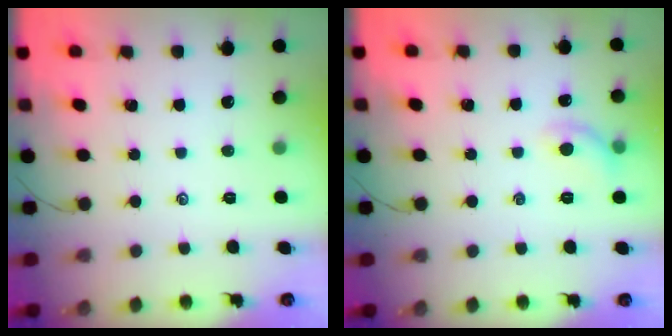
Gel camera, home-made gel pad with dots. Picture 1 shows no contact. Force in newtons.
{"total": 6.9, "press": 6.8, "slide": 0.9}